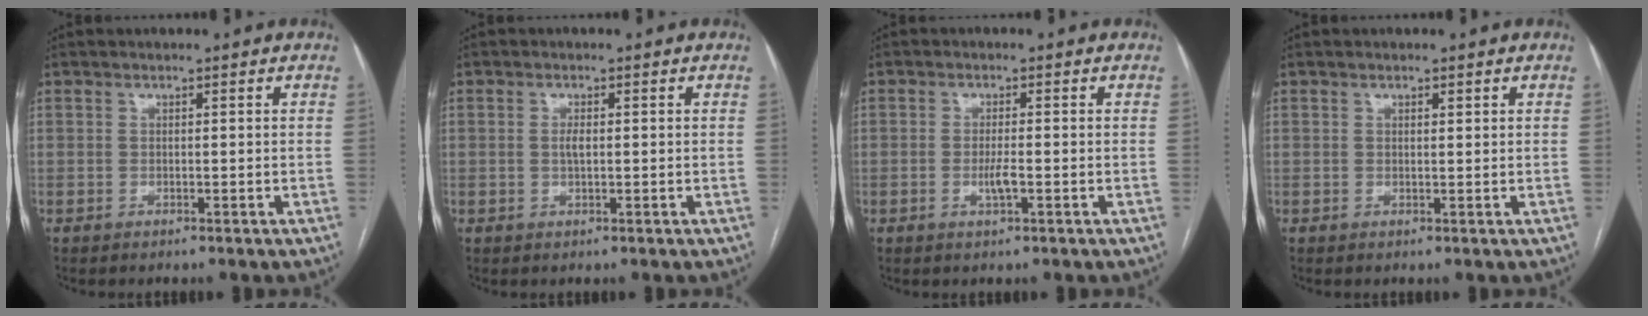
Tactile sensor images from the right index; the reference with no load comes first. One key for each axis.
{"total": 1.4, "fx": 0.1, "fy": 0.6, "fz": 1.3, "tx": -0.026, "ty": 0.001, "tz": 0.002}
{"total": 2.3, "fx": -0.7, "fy": 0.3, "fz": 2.2, "tx": -0.045, "ty": -0.002, "tz": -0.012}
{"total": 0.7, "fx": 0.4, "fy": 0.2, "fz": 0.5, "tx": -0.011, "ty": -0.002, "tz": 0.005}